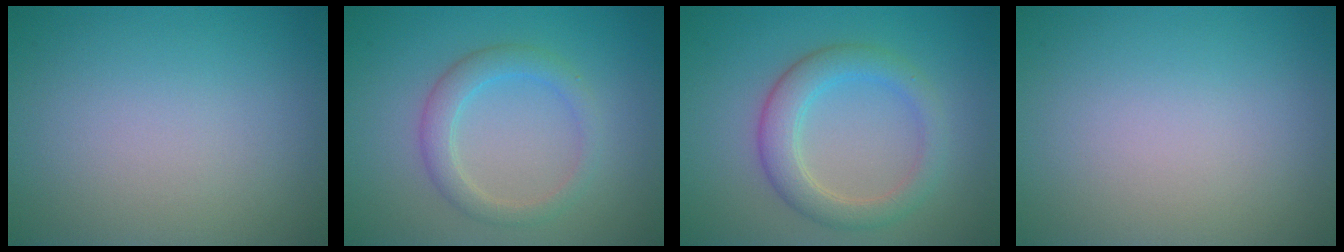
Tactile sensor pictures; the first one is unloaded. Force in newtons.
{"total": 2.8, "press": 2.8, "slide": 0.2}
{"total": 3.9, "press": 3.9, "slide": 0.2}
{"total": 0.0}